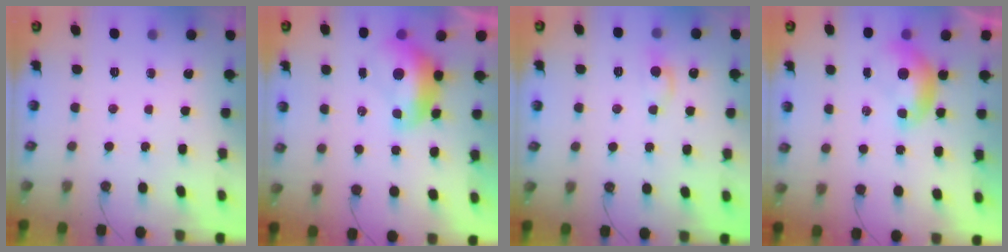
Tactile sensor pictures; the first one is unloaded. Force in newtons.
{"total": 2.2, "press": 2.0, "slide": 0.9}
{"total": 1.0, "press": 0.9, "slide": 0.5}
{"total": 0.0}